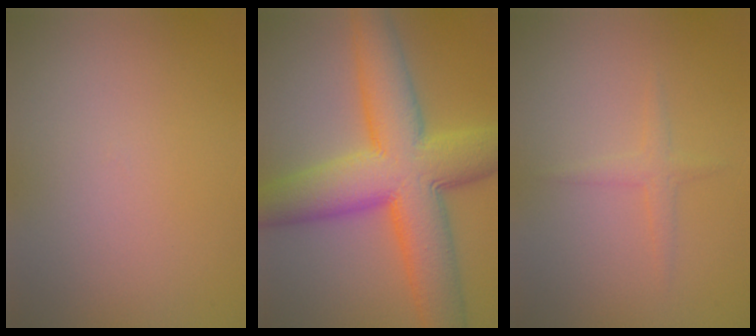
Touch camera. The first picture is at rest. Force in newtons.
{"total": 12.1, "press": 12.1, "slide": 0.3}
{"total": 1.2, "press": 1.2, "slide": 0.0}